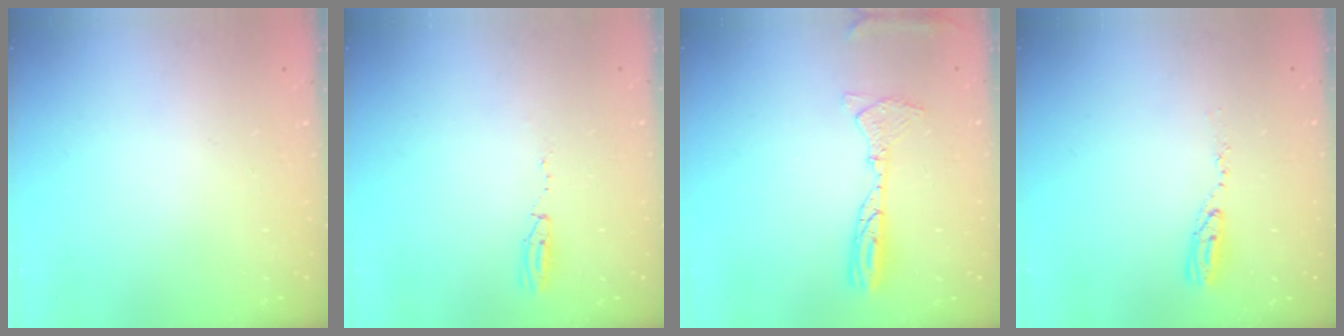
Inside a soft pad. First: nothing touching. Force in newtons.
{"total": 3.5, "press": 2.8, "slide": 2.2}
{"total": 10.6, "press": 10.4, "slide": 2.2}
{"total": 5.1, "press": 5.1, "slide": 0.3}